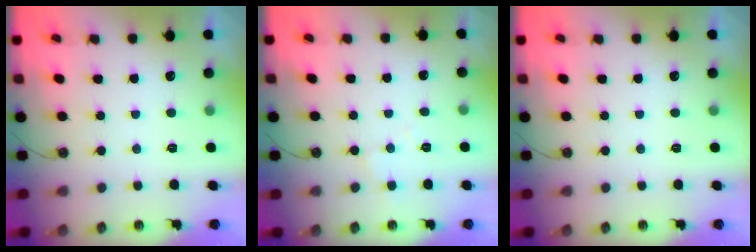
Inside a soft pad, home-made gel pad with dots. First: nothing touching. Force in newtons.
{"total": 5.8, "press": 5.8, "slide": 0.7}
{"total": 0.0}